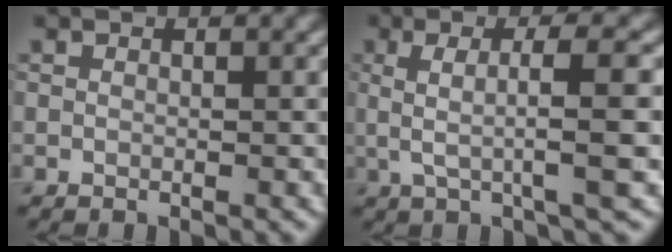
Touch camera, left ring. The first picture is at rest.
{"total": 5.7, "force": [0.4, 1.1, 5.6], "torque": [-0.092, 0.013, 0.004]}